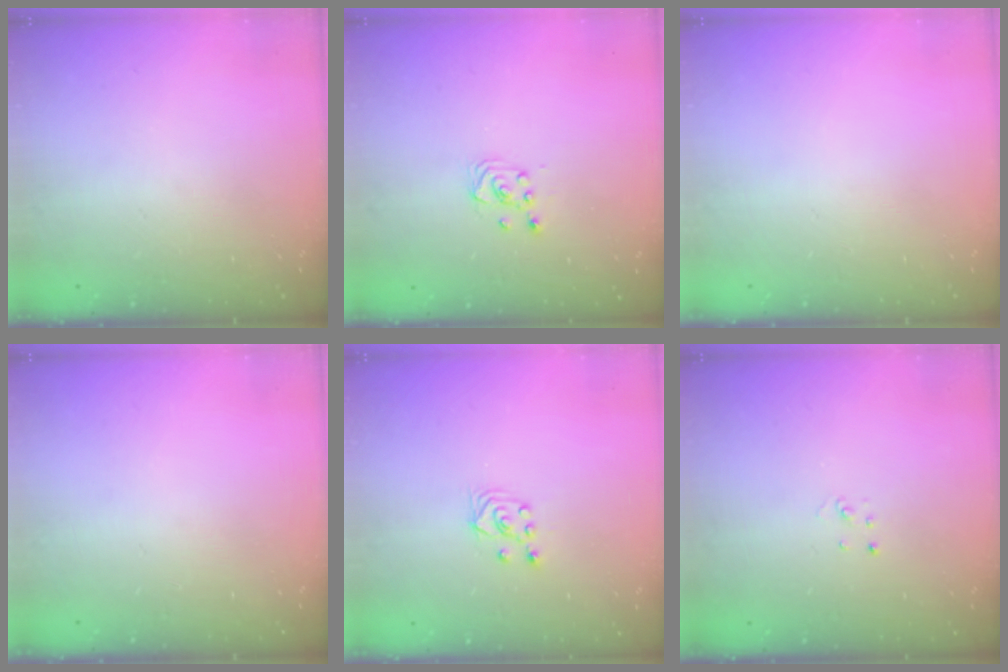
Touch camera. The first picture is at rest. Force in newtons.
{"total": 2.6, "press": 2.4, "slide": 1.0}
{"total": 0.0}
{"total": 0.0}
{"total": 2.6, "press": 2.5, "slide": 1.0}
{"total": 2.0, "press": 2.0, "slide": 0.1}